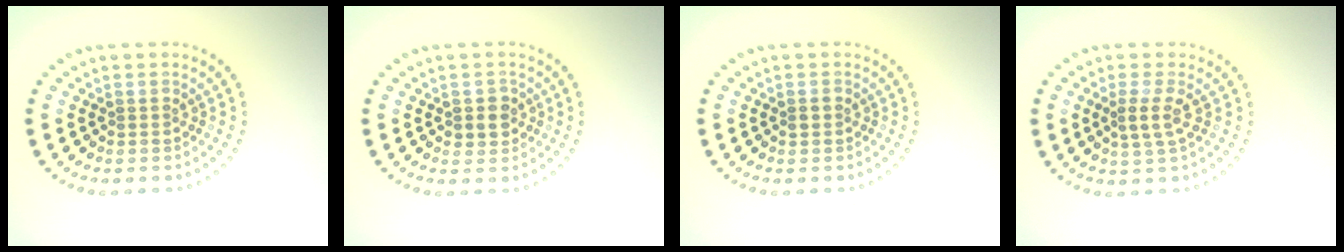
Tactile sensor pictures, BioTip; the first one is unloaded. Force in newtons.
{"total": 1.9, "press": 1.8, "slide": 0.7}
{"total": 0.9, "press": 0.9, "slide": 0.0}
{"total": 2.1, "press": 1.9, "slide": 1.0}